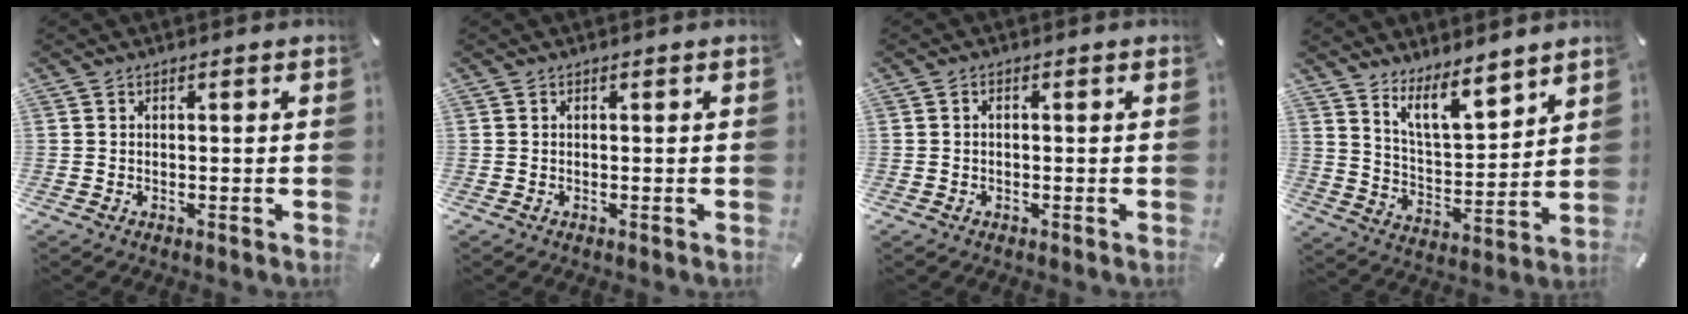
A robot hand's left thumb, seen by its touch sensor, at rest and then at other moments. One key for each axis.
{"total": 0.0}
{"total": 0.8, "fx": 0.0, "fy": 0.5, "fz": 0.7, "tx": -0.013, "ty": 0.002, "tz": 0.000}
{"total": 11.1, "fx": 9.1, "fy": 4.1, "fz": 4.8, "tx": -0.086, "ty": -0.059, "tz": 0.165}